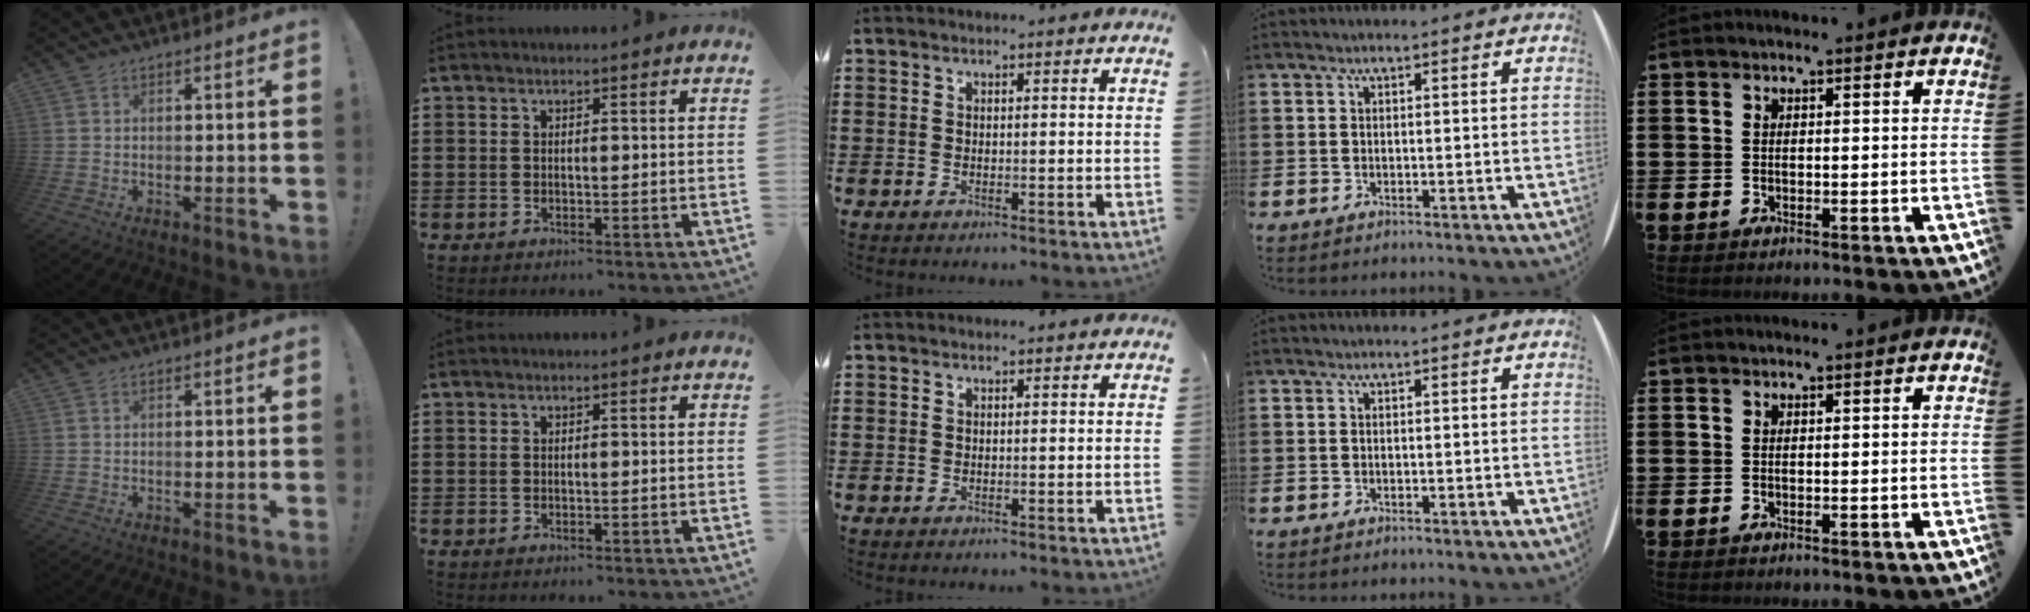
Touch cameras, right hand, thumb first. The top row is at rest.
{}